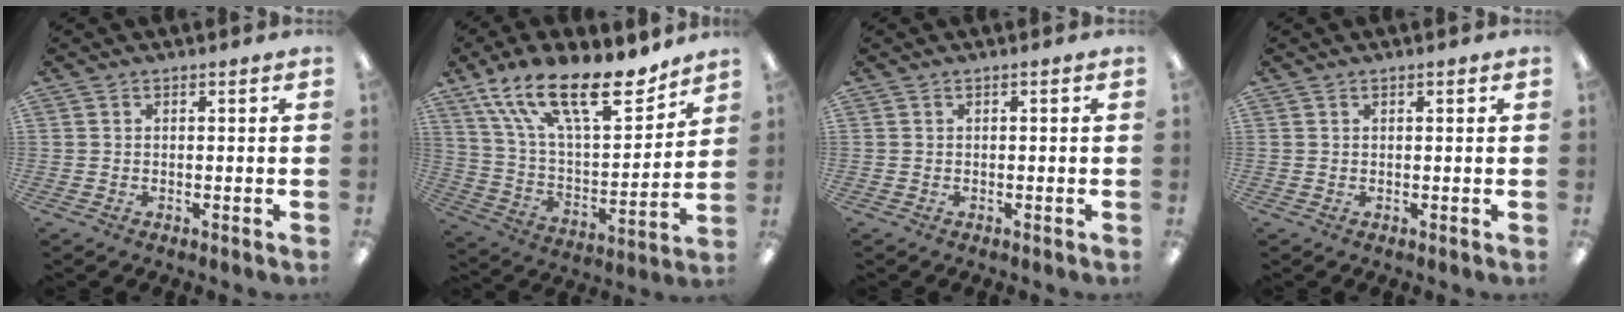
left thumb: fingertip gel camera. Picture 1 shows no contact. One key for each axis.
{"total": 22.9, "fx": 15.9, "fy": 8.3, "fz": 14.2, "tx": -0.245, "ty": -0.092, "tz": 0.277}
{"total": 0.0}
{"total": 0.5, "fx": 0.4, "fy": 0.3, "fz": 0.1, "tx": -0.002, "ty": 0.002, "tz": 0.008}